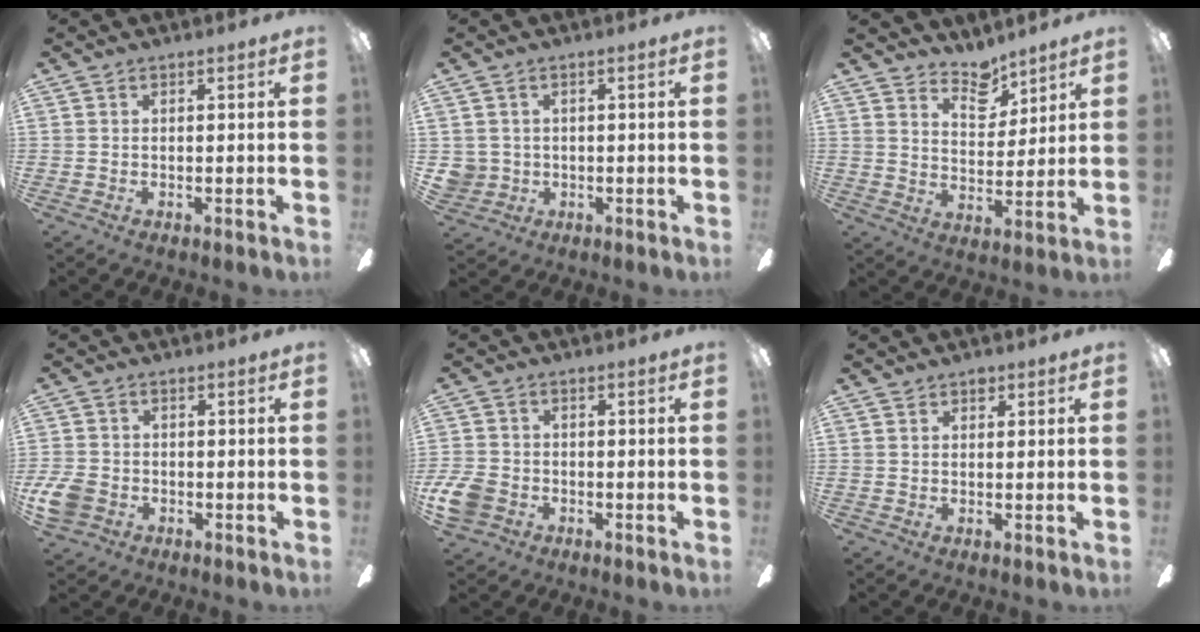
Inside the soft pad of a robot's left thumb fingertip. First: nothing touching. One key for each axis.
{"total": 3.4, "fx": 0.6, "fy": 3.3, "fz": 0.0, "tx": -0.019, "ty": 0.005, "tz": 0.011}
{"total": 7.7, "fx": 6.5, "fy": 3.5, "fz": 2.2, "tx": -0.033, "ty": -0.042, "tz": 0.118}
{"total": 5.7, "fx": -2.1, "fy": 4.6, "fz": 2.8, "tx": -0.071, "ty": 0.011, "tz": -0.037}
{"total": 6.3, "fx": -2.5, "fy": 4.9, "fz": 3.1, "tx": -0.081, "ty": 0.014, "tz": -0.047}
{"total": 1.3, "fx": 1.0, "fy": 0.9, "fz": 0.3, "tx": 0.002, "ty": -0.003, "tz": 0.017}